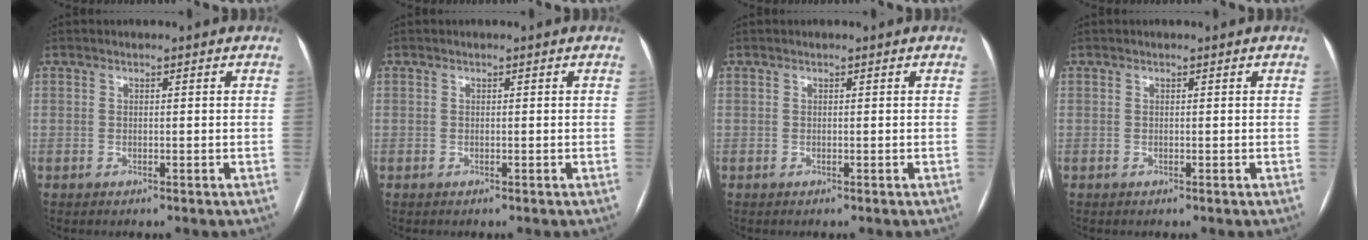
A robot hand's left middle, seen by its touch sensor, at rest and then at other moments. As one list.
[{"total": 0.0}, {"total": 0.0}, {"total": 0.0}]